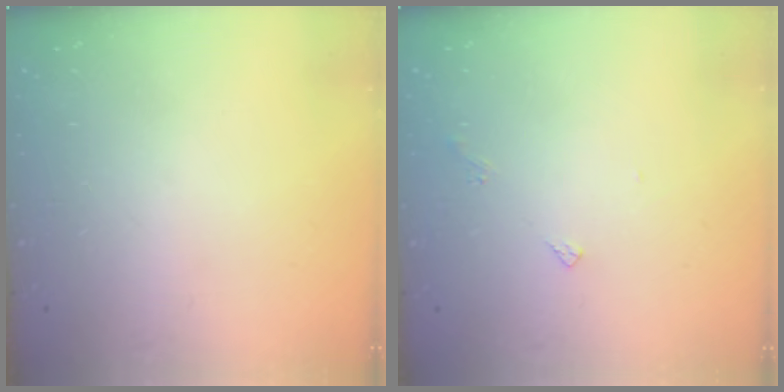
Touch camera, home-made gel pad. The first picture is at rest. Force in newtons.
{"total": 3.7, "press": 3.7, "slide": 0.8}